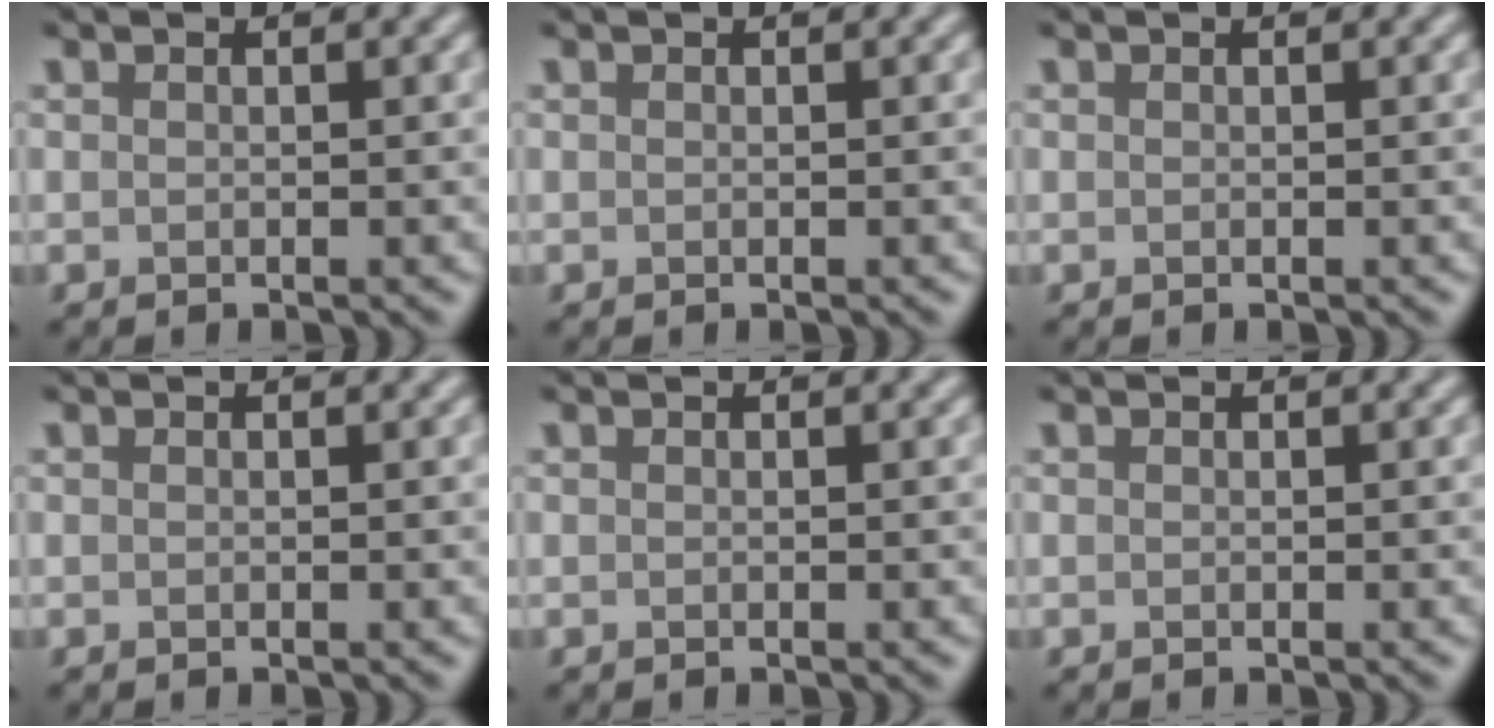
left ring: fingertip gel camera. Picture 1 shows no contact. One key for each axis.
{"total": 0.0}
{"total": 0.0}
{"total": 0.0}
{"total": 0.0}
{"total": 0.0}